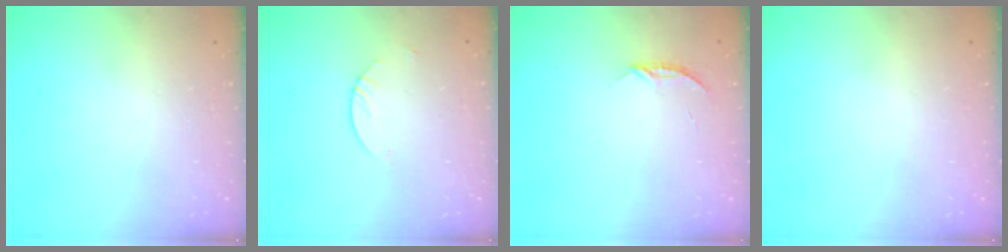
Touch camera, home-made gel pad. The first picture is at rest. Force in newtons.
{"total": 2.4, "press": 2.4, "slide": 0.2}
{"total": 3.6, "press": 3.6, "slide": 0.5}
{"total": 0.0}